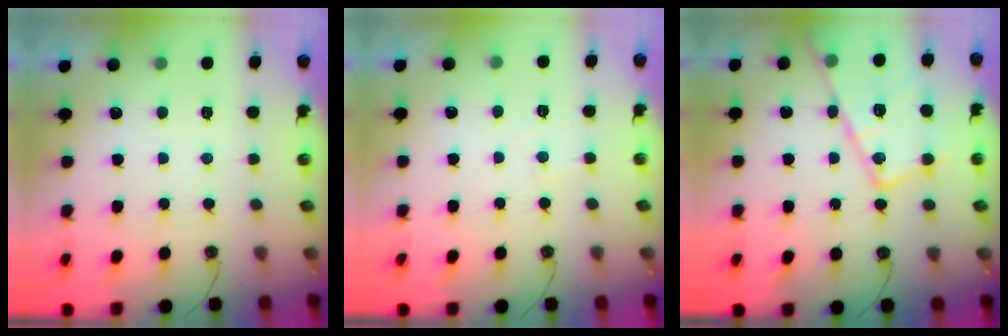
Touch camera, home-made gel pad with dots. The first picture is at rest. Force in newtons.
{"total": 3.0, "press": 2.9, "slide": 0.6}
{"total": 19.1, "press": 19.0, "slide": 1.4}